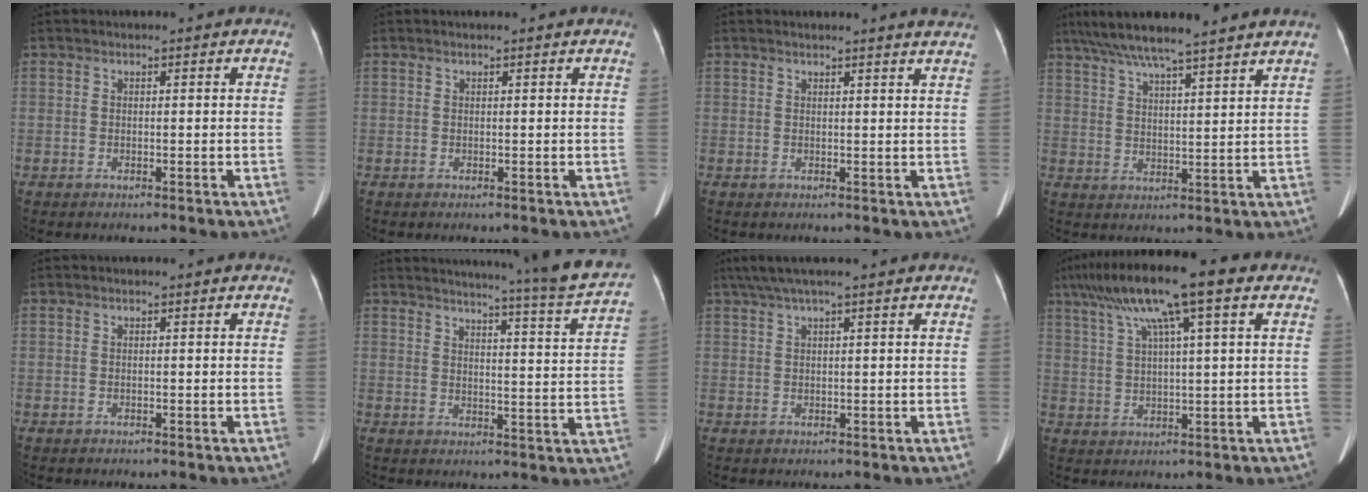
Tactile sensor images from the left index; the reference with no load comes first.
{"total": 0.0}
{"total": 5.4, "force": [5.0, -0.5, 2.0], "torque": [-0.024, -0.002, 0.033]}
{"total": 14.2, "force": [11.9, -0.3, 7.7], "torque": [-0.137, 0.035, 0.176]}
{"total": 0.0}
{"total": 16.0, "force": [14.6, -1.7, 6.4], "torque": [-0.097, -0.065, 0.168]}
{"total": 5.6, "force": [4.3, -0.6, 3.6], "torque": [-0.065, 0.041, 0.076]}
{"total": 13.9, "force": [7.5, 1.1, 11.6], "torque": [-0.212, 0.044, 0.124]}